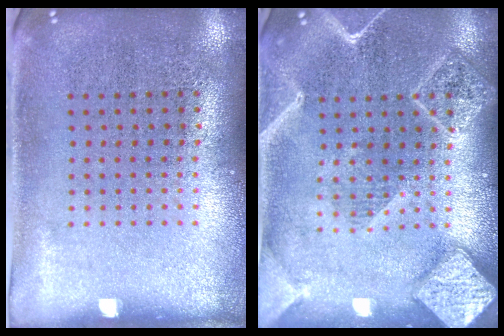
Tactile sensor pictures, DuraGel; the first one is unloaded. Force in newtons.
{"total": 2.3, "press": 2.2, "slide": 0.3}